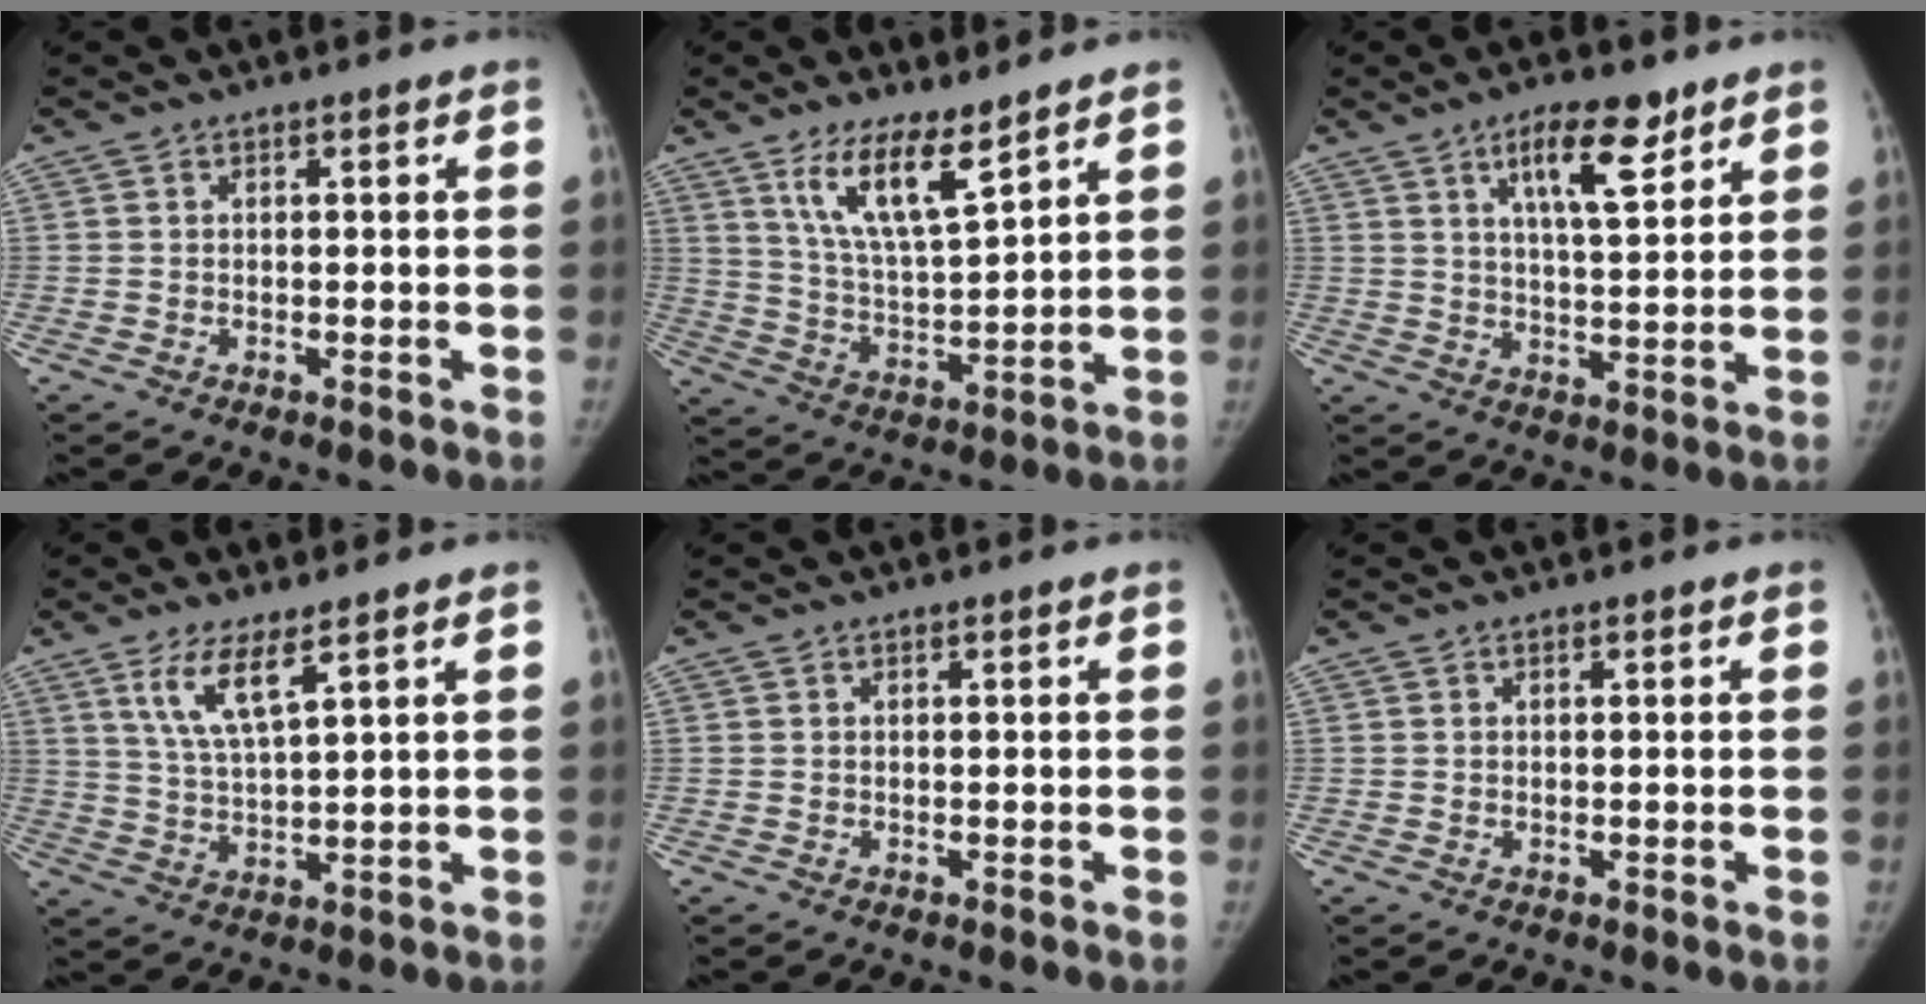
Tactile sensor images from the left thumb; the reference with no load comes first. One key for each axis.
{"total": 11.1, "fx": 7.5, "fy": 2.9, "fz": 7.8, "tx": -0.128, "ty": -0.055, "tz": 0.149}
{"total": 9.3, "fx": 5.5, "fy": 2.9, "fz": 6.8, "tx": -0.097, "ty": -0.032, "tz": 0.093}
{"total": 6.8, "fx": 4.0, "fy": 1.3, "fz": 5.3, "tx": -0.107, "ty": -0.026, "tz": 0.088}
{"total": 0.0}
{"total": 0.0}